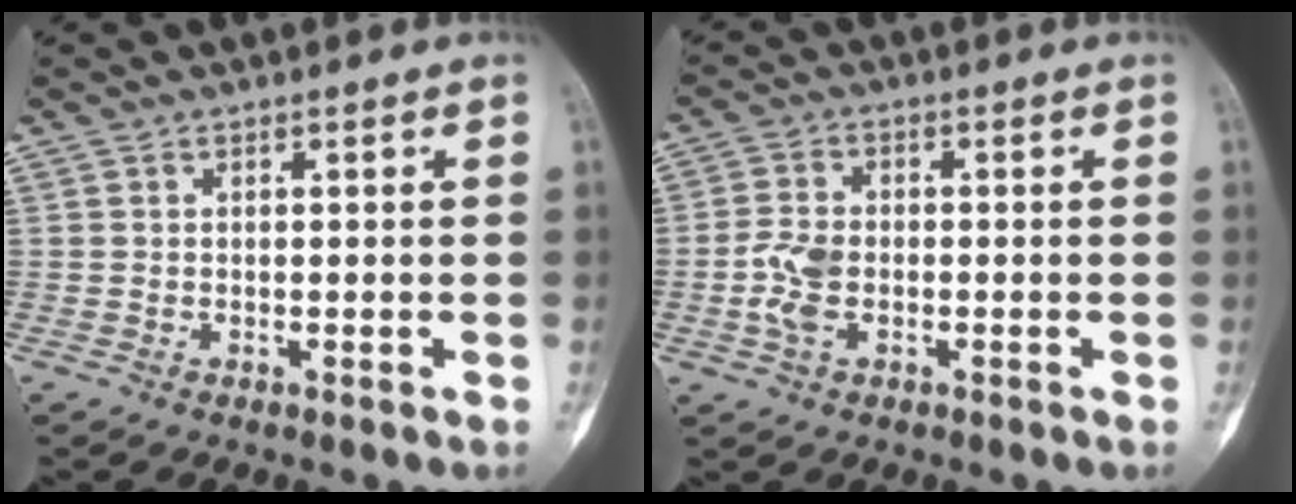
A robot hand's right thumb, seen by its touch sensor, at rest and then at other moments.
{"total": 5.8, "force": [-1.2, 3.6, 4.4], "torque": [-0.093, 0.009, -0.025]}